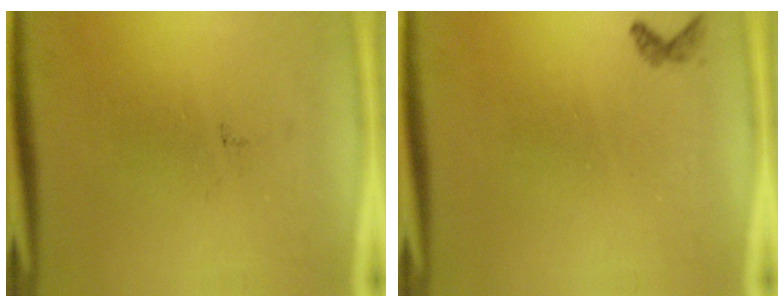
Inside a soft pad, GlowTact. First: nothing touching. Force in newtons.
{"total": 0.7}